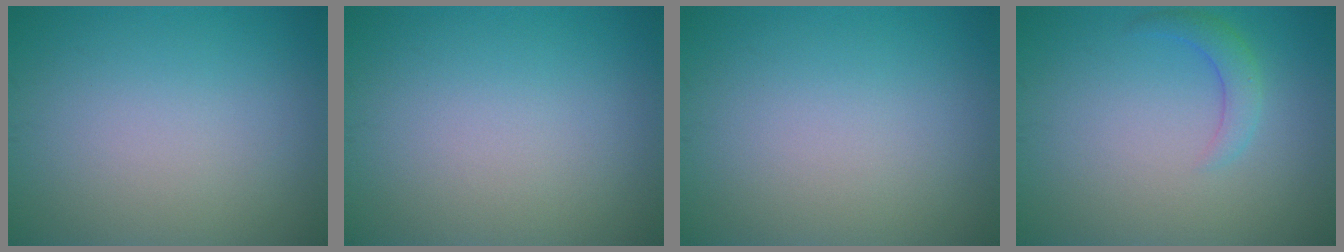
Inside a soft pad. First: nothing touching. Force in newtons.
{"total": 0.0}
{"total": 0.0}
{"total": 2.1, "press": 2.1, "slide": 0.2}